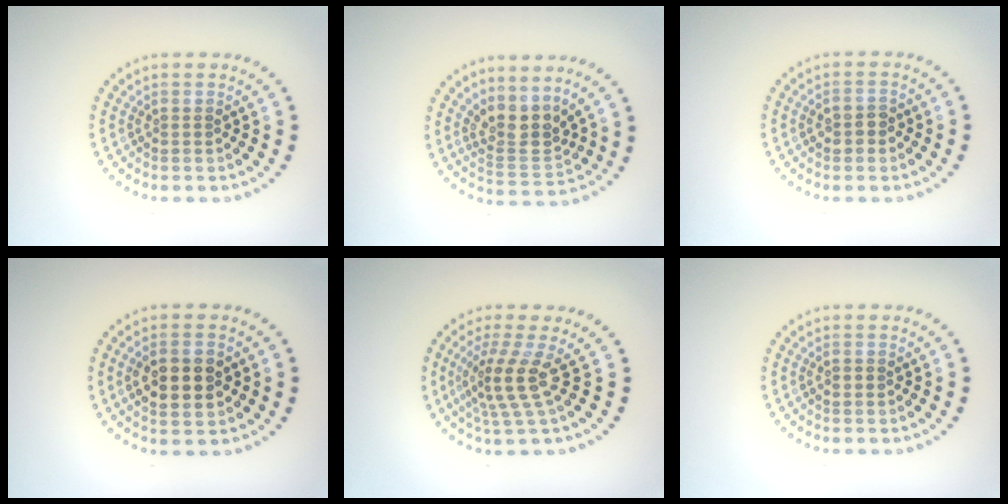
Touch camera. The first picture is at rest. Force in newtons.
{"total": 3.3, "press": 2.5, "slide": 2.1}
{"total": 1.6, "press": 1.6, "slide": 0.3}
{"total": 4.6, "press": 4.6, "slide": 0.3}
{"total": 3.6, "press": 2.7, "slide": 2.4}
{"total": 1.1, "press": 1.1, "slide": 0.1}